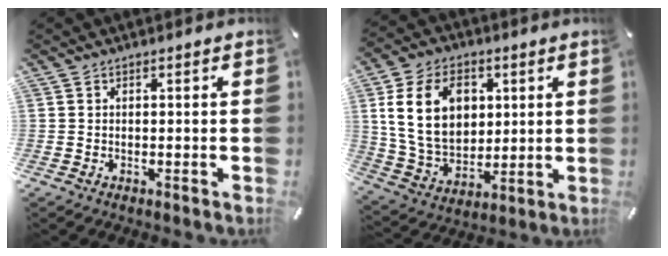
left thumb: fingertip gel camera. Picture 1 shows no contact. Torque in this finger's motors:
{"motor_torque": [0.96, 0.88, 2.18, -0.59, 0.58]}